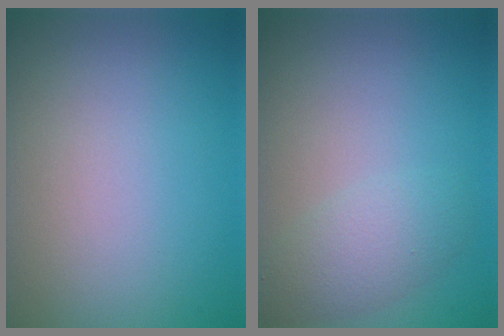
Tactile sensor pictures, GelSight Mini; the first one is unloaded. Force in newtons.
{"total": 2.6, "press": 2.6, "slide": 0.2}